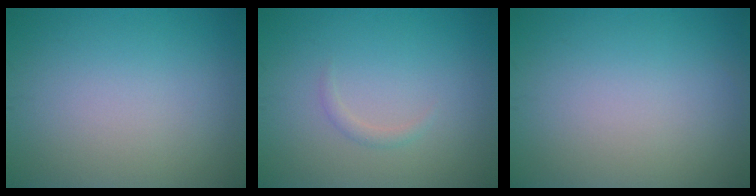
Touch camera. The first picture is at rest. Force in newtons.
{"total": 0.8, "press": 0.8, "slide": 0.1}
{"total": 0.0}